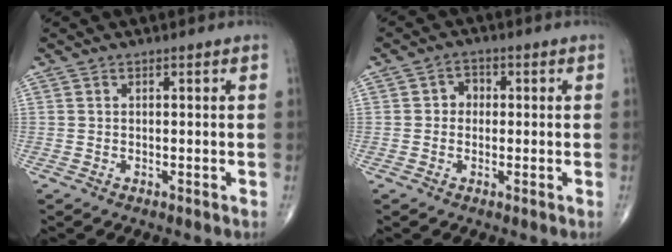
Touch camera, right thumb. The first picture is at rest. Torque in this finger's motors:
{"motor_torque": [-0.11, -0.11, 0.14, 0.39, 0.07]}